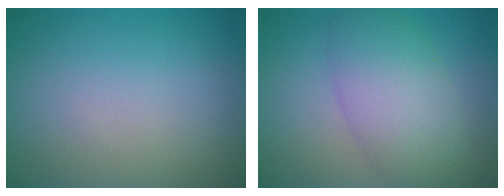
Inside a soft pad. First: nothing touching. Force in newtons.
{"total": 6.5, "press": 6.5, "slide": 0.1}